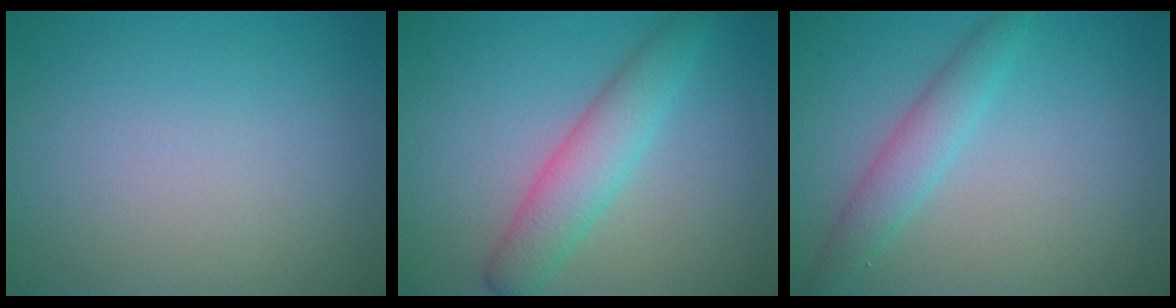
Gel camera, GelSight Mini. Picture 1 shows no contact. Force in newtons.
{"total": 4.2, "press": 4.2, "slide": 0.3}
{"total": 2.8, "press": 2.8, "slide": 0.1}